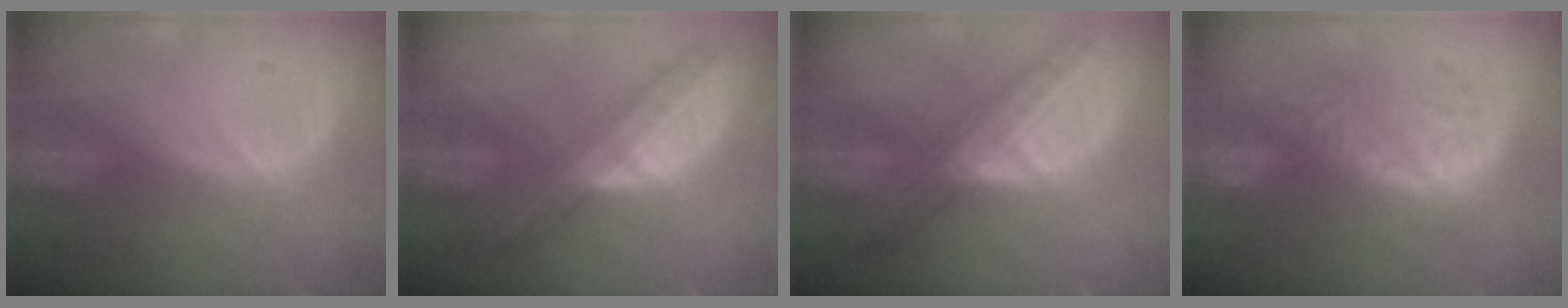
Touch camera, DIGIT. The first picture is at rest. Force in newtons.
{"total": 8.0, "press": 6.8, "slide": 4.3}
{"total": 8.5, "press": 7.5, "slide": 4.0}
{"total": 8.9, "press": 8.7, "slide": 1.9}